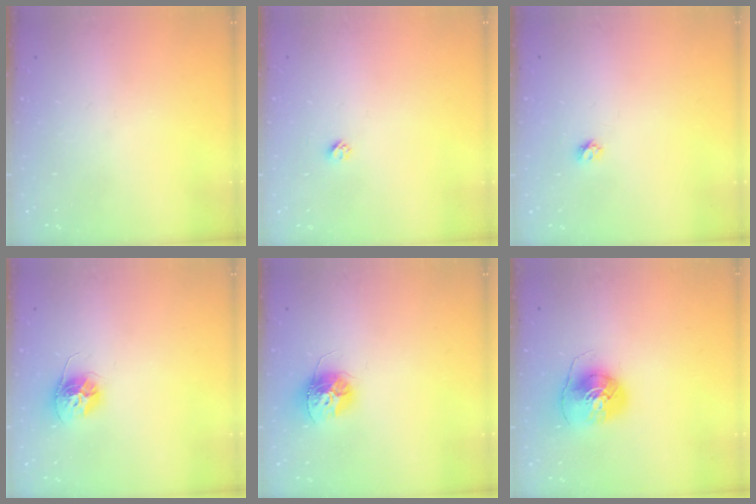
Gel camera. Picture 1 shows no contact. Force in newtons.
{"total": 2.3, "press": 2.3, "slide": 0.2}
{"total": 3.4, "press": 3.4, "slide": 0.3}
{"total": 11.3, "press": 11.2, "slide": 0.8}
{"total": 11.1, "press": 11.1, "slide": 0.5}
{"total": 8.1, "press": 8.0, "slide": 1.2}